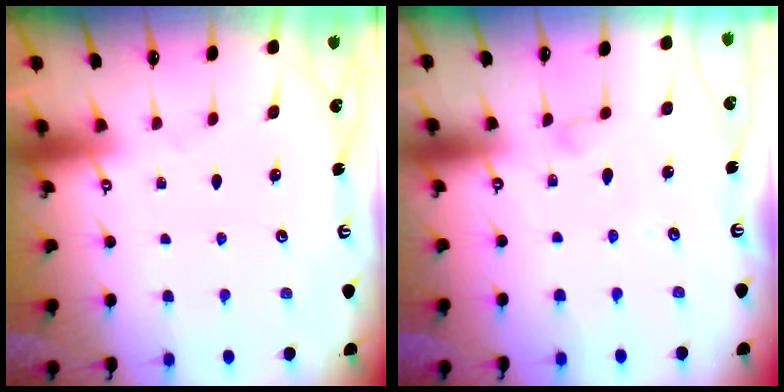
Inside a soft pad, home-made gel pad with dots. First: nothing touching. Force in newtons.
{"total": 4.7, "press": 4.7, "slide": 0.4}